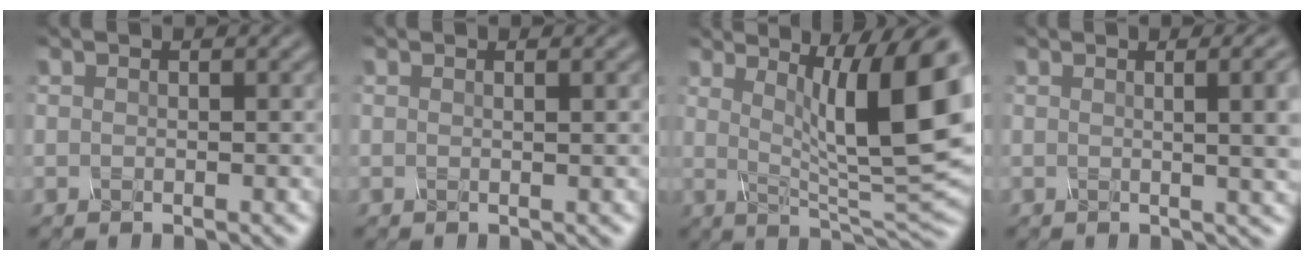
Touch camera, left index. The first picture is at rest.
{"total": 0.9, "force": [0.3, 0.4, 0.8], "torque": [-0.003, 0.001, -0.002]}
{"total": 11.6, "force": [3.0, 2.6, 10.9], "torque": [-0.147, -0.005, 0.051]}
{"total": 7.7, "force": [1.4, 3.4, 6.8], "torque": [-0.022, 0.028, 0.004]}